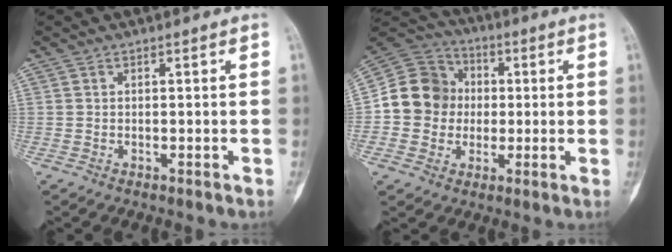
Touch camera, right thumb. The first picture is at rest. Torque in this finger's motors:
{"motor_torque": [1.39, 1.38, 0.27, -0.24, 0.06]}